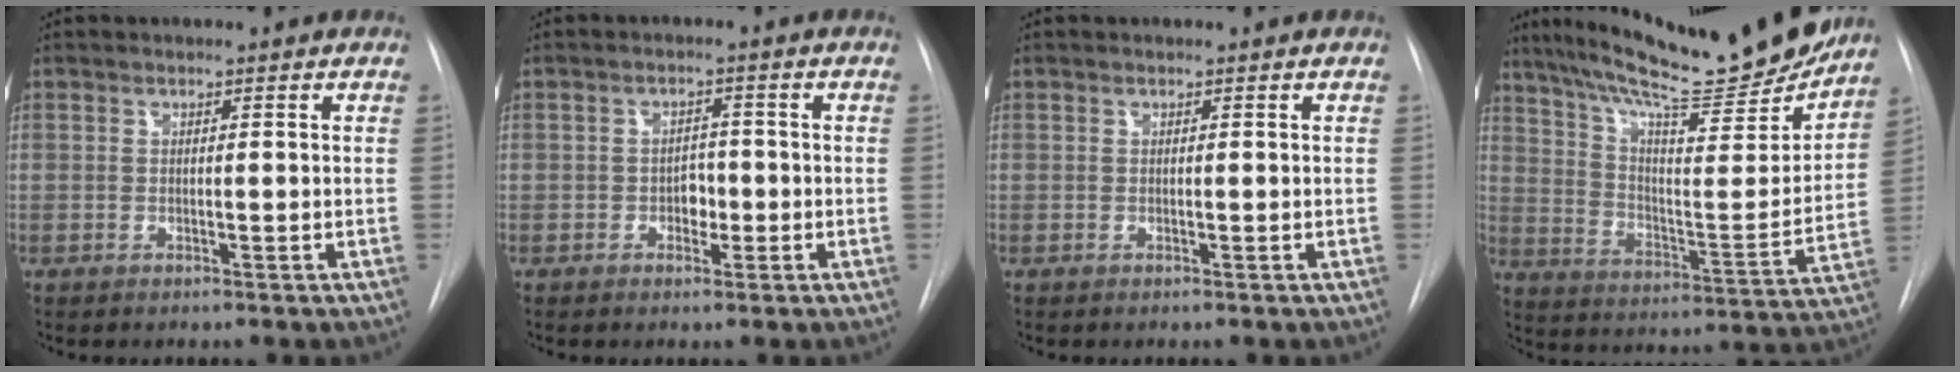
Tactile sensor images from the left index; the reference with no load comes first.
{"total": 2.5, "force": [-1.0, 1.7, 1.5], "torque": [-0.015, 0.003, -0.014]}
{"total": 0.0}
{"total": 23.7, "force": [20.7, 2.7, 11.2], "torque": [-0.186, -0.048, 0.301]}